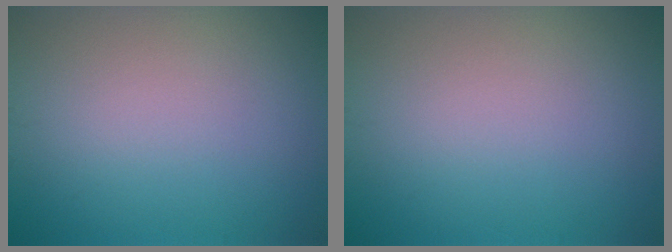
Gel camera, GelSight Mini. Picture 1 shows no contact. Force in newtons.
{"total": 0.0}